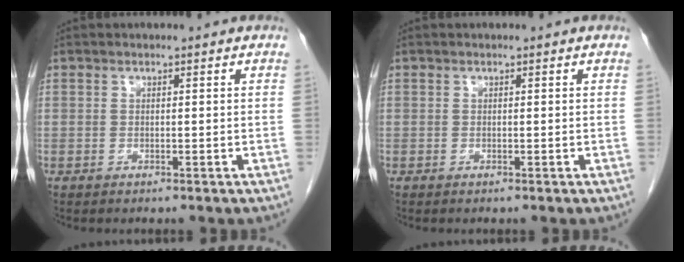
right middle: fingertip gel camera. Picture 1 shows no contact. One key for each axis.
{"total": 0.0}